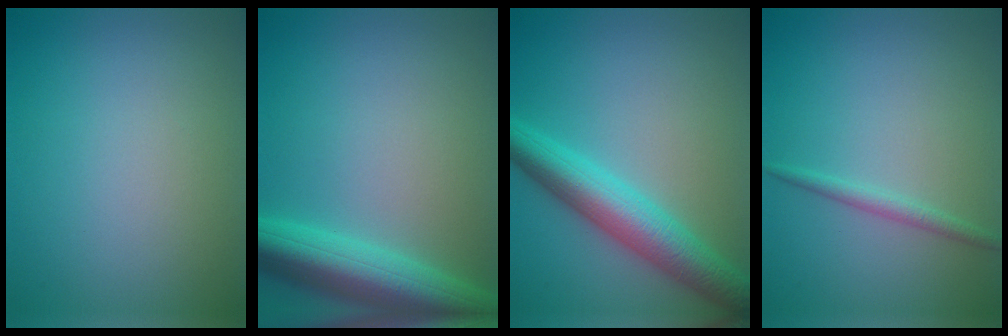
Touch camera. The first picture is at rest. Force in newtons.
{"total": 7.9, "press": 7.9, "slide": 0.4}
{"total": 6.5, "press": 6.5, "slide": 0.2}
{"total": 1.3, "press": 1.3, "slide": 0.1}